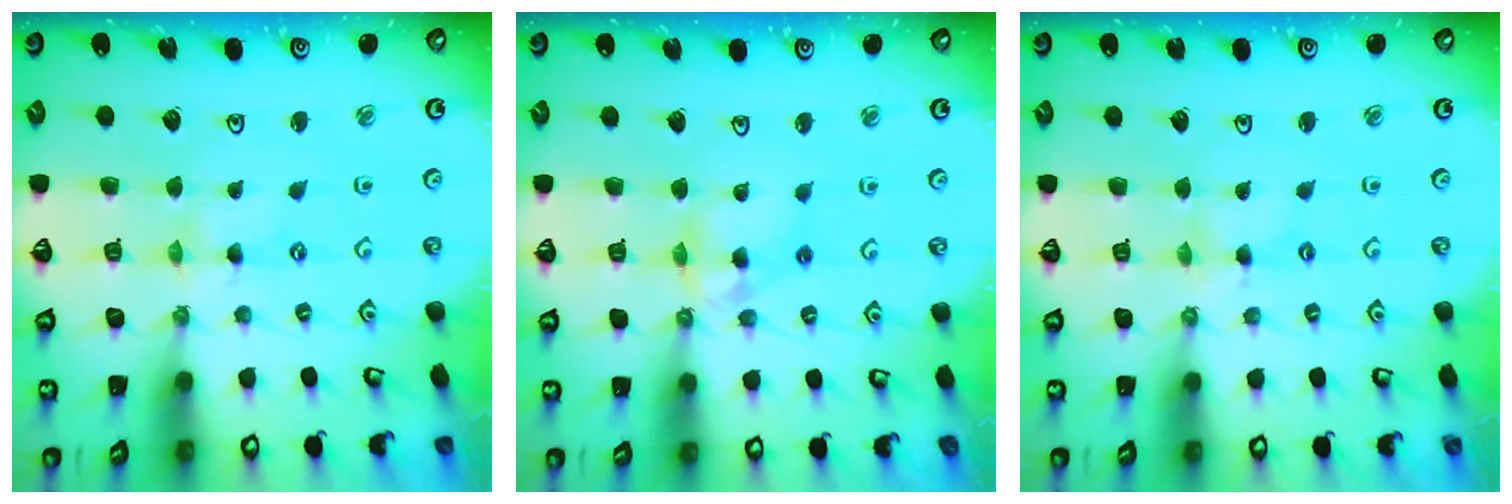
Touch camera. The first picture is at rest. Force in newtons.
{"total": 9.1, "press": 9.0, "slide": 1.1}
{"total": 0.0}